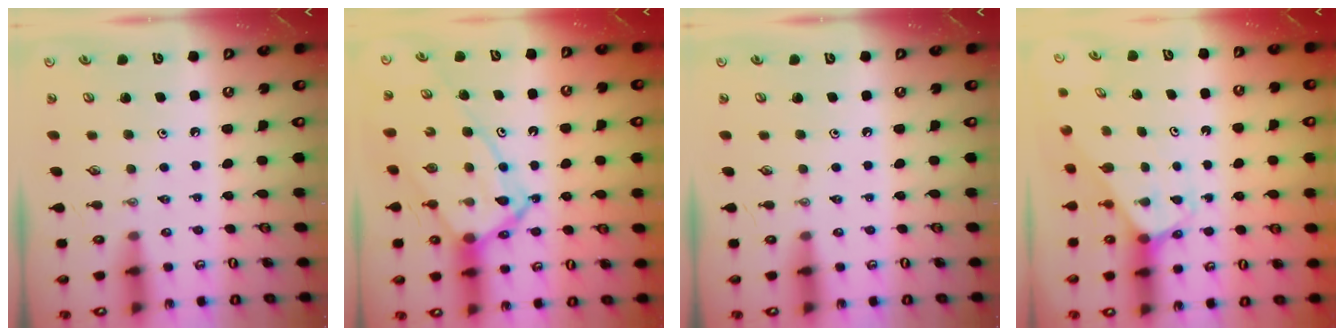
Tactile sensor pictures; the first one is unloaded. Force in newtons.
{"total": 14.9, "press": 14.8, "slide": 1.5}
{"total": 0.0}
{"total": 2.5, "press": 2.5, "slide": 0.2}